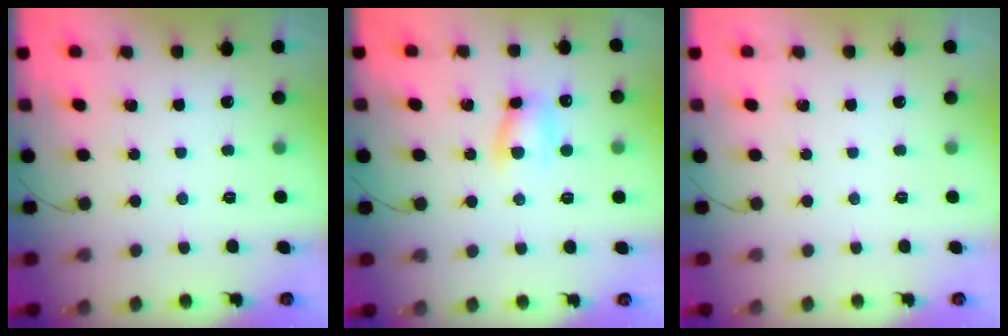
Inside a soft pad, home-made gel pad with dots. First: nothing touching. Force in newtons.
{"total": 6.9, "press": 6.8, "slide": 1.0}
{"total": 0.0}